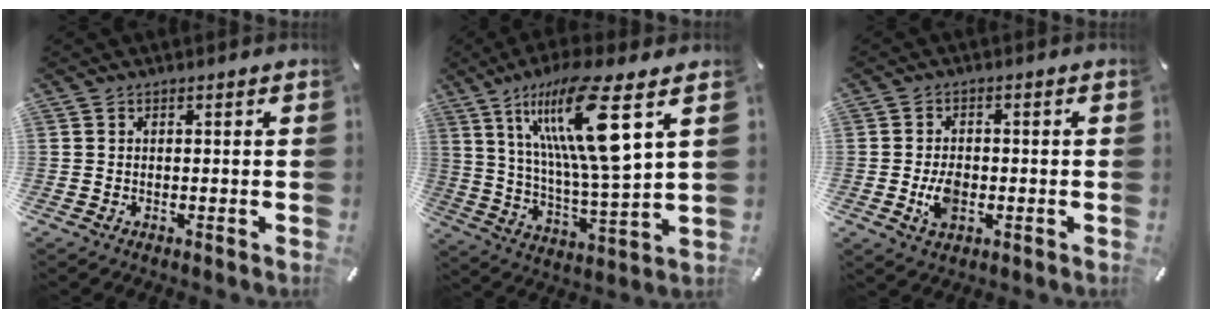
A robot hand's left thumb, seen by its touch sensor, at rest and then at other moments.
{"total": 19.0, "force": [9.9, 2.9, 16.0], "torque": [-0.313, -0.042, 0.144]}
{"total": 5.4, "force": [-1.2, 3.6, 3.9], "torque": [-0.085, 0.001, -0.022]}